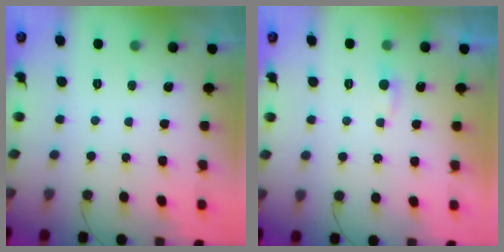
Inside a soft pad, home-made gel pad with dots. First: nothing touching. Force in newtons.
{"total": 3.1, "press": 3.1, "slide": 0.4}